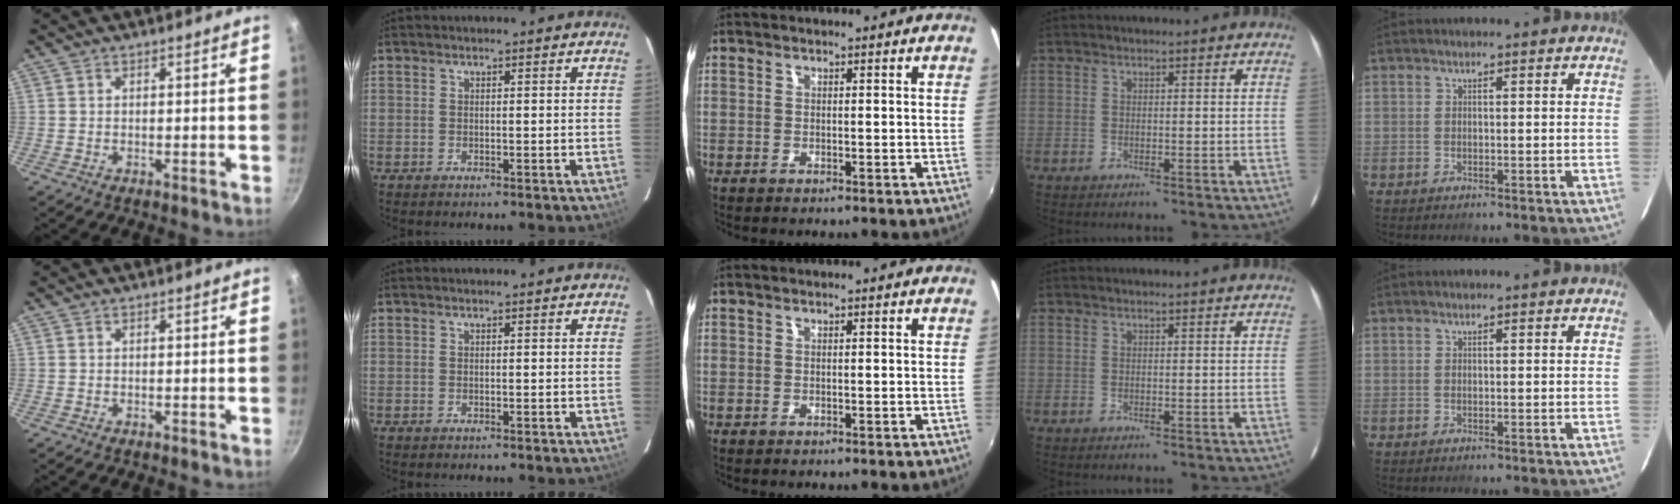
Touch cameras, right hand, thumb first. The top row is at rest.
{}